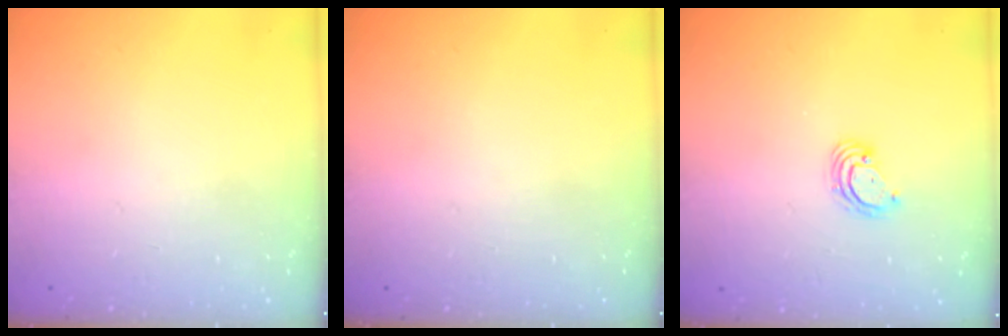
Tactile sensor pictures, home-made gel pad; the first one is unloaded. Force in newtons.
{"total": 0.0}
{"total": 3.4, "press": 3.4, "slide": 0.2}